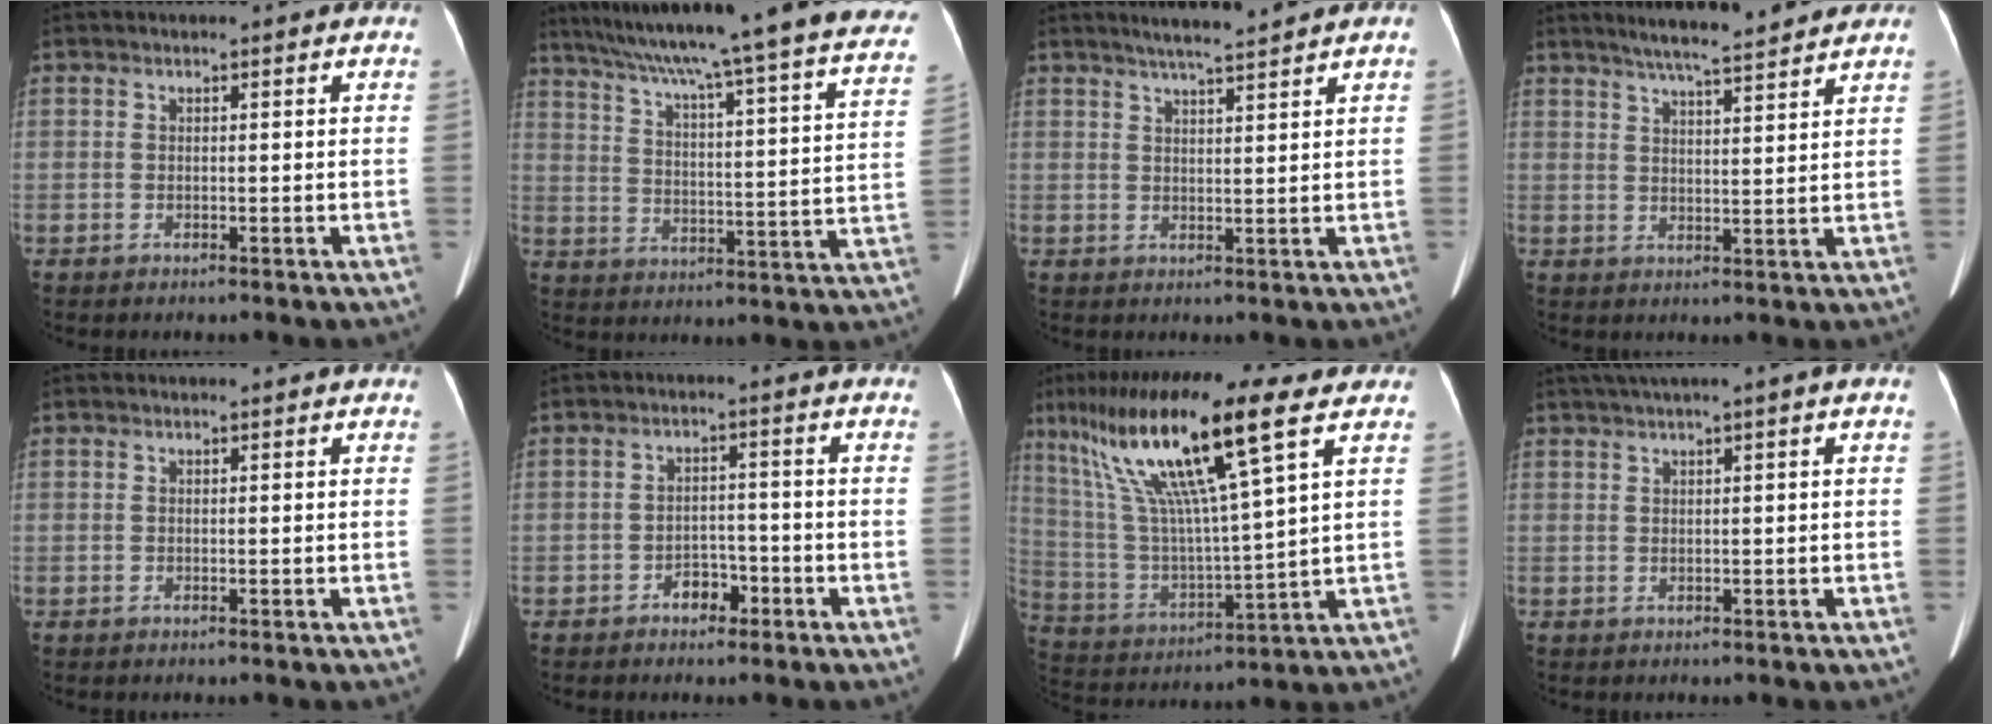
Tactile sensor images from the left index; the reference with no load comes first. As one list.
[{"total": 34.5, "force": [30.4, 0.6, 16.2], "torque": [-0.229, -0.076, 0.382]}, {"total": 4.7, "force": [4.0, -0.8, 2.3], "torque": [-0.040, 0.005, 0.069]}, {"total": 9.7, "force": [8.5, 0.1, 4.7], "torque": [-0.075, 0.015, 0.119]}, {"total": 0.0}, {"total": 3.1, "force": [-2.0, 1.9, 1.4], "torque": [-0.021, 0.009, -0.029]}, {"total": 19.4, "force": [10.2, 0.5, 16.5], "torque": [-0.333, 0.019, 0.186]}, {"total": 3.4, "force": [1.8, -0.6, 2.9], "torque": [-0.057, 0.015, 0.036]}]